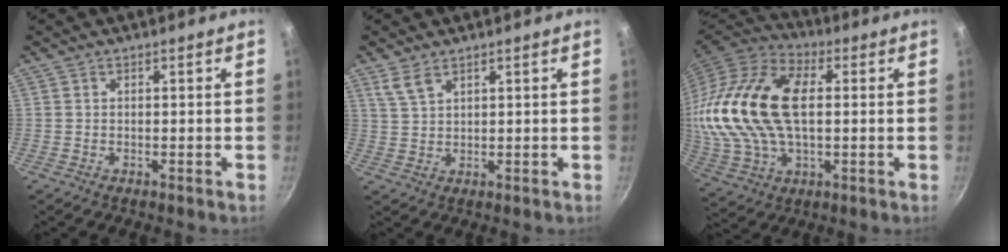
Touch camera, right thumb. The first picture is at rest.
{"total": 3.5, "force": [2.4, 1.5, 2.1], "torque": [-0.040, -0.011, 0.051]}
{"total": 23.3, "force": [3.0, 14.0, 18.4], "torque": [-0.354, 0.014, 0.052]}